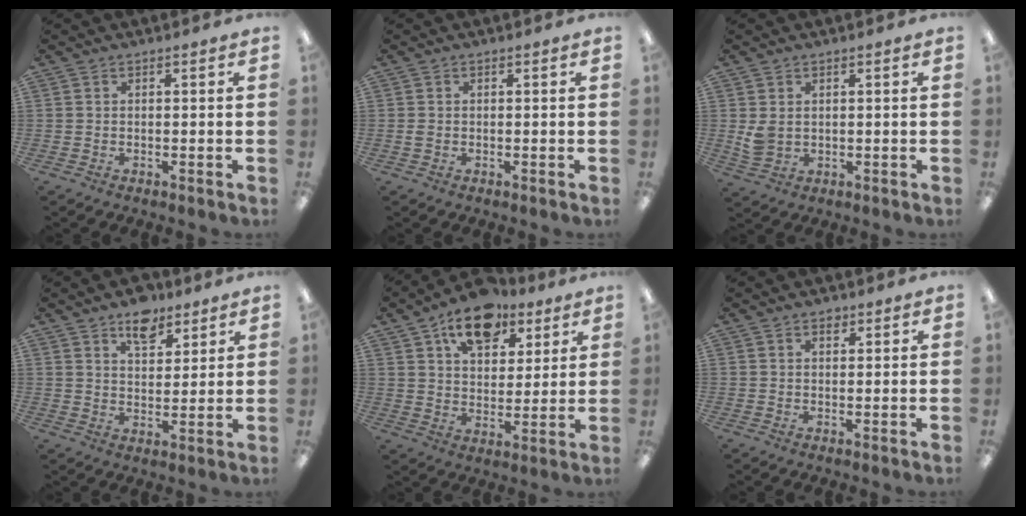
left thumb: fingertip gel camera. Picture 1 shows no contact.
{"total": 0.9, "force": [0.0, 0.6, 0.6], "torque": [-0.013, 0.004, -0.002]}
{"total": 3.8, "force": [1.1, 2.7, 2.4], "torque": [-0.054, -0.005, 0.016]}
{"total": 8.5, "force": [5.9, 4.6, 3.9], "torque": [-0.038, -0.032, 0.101]}
{"total": 13.9, "force": [9.2, 8.1, 6.6], "torque": [-0.086, -0.048, 0.162]}
{"total": 1.7, "force": [1.2, 0.9, 0.8], "torque": [-0.009, -0.002, 0.021]}